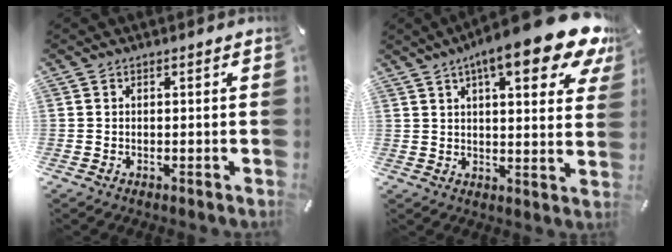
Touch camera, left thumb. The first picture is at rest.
{"total": 16.4, "force": [9.7, 4.3, 12.5], "torque": [-0.194, -0.042, 0.153]}